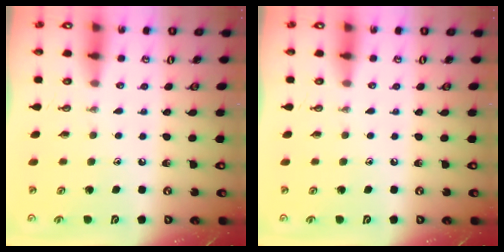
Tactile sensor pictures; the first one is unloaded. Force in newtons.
{"total": 0.0}